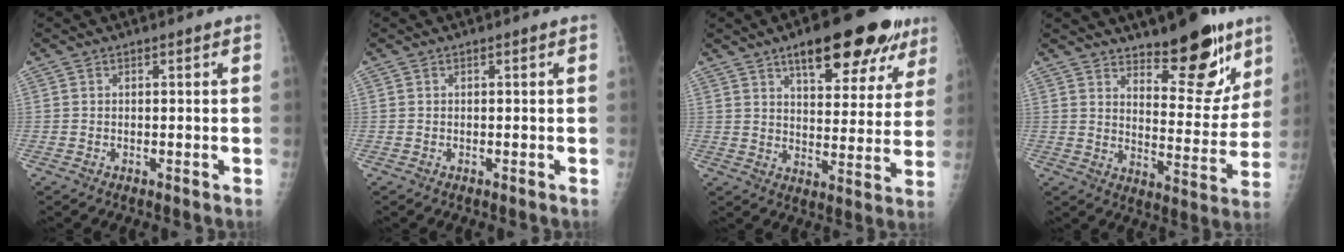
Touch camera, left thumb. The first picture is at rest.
{"total": 0.0}
{"total": 18.8, "force": [11.2, 7.5, 13.0], "torque": [-0.134, -0.030, 0.158]}
{"total": 15.4, "force": [10.6, 5.7, 9.6], "torque": [-0.077, -0.079, 0.162]}